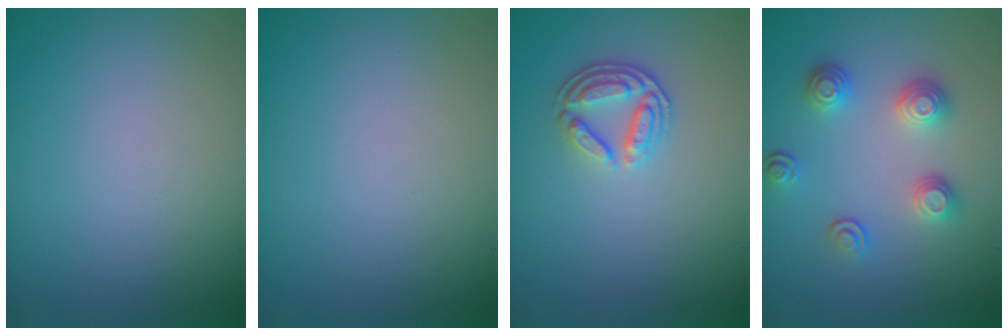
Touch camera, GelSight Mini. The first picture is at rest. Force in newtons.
{"total": 0.0}
{"total": 2.9, "press": 2.5, "slide": 1.6}
{"total": 3.4, "press": 2.9, "slide": 1.8}